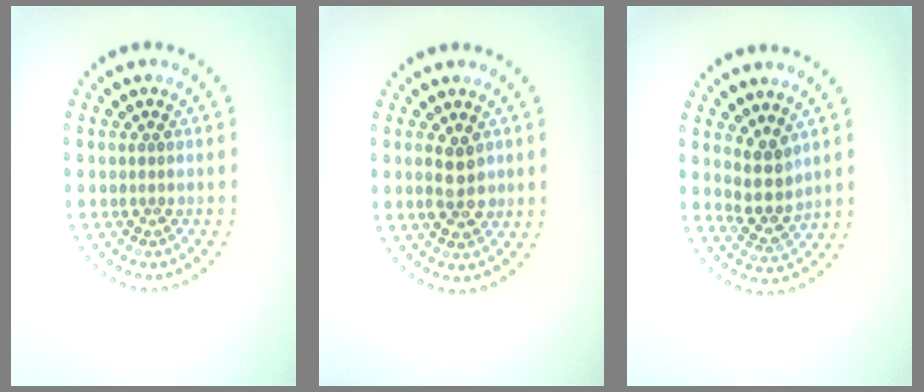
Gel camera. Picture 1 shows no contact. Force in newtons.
{"total": 2.8, "press": 2.8, "slide": 0.1}
{"total": 2.8, "press": 2.3, "slide": 1.6}